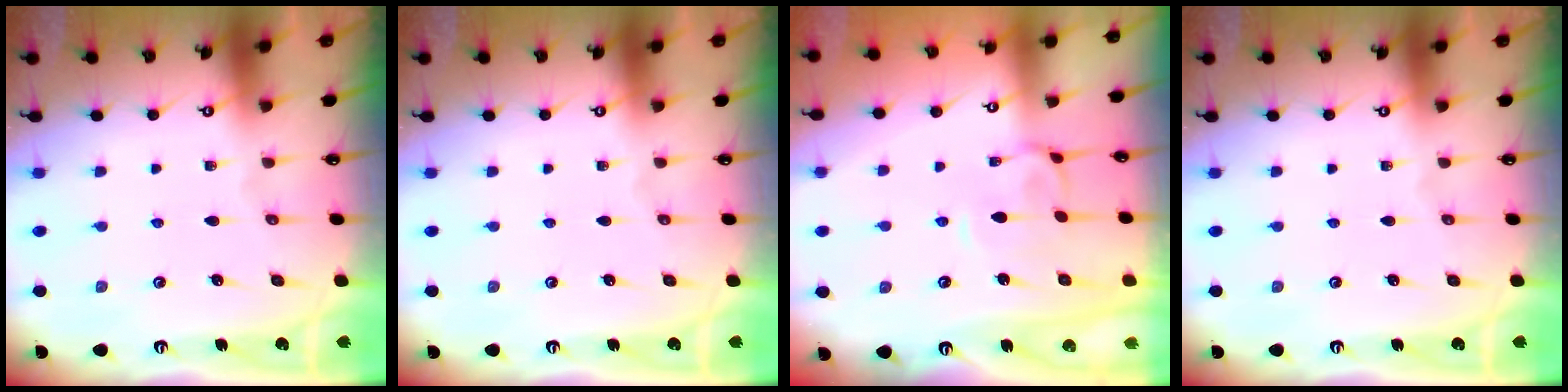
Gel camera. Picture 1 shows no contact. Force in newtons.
{"total": 0.0}
{"total": 2.3, "press": 2.2, "slide": 0.6}
{"total": 0.0}